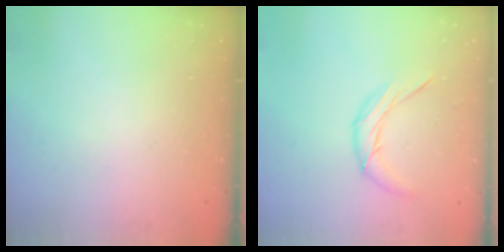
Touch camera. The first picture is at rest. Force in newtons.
{"total": 8.4, "press": 8.4, "slide": 0.3}